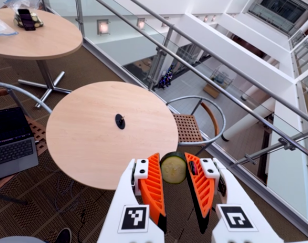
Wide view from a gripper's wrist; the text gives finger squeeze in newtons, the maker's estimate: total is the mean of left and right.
{"total": 7.9, "left": 7.8, "right": 8.1}